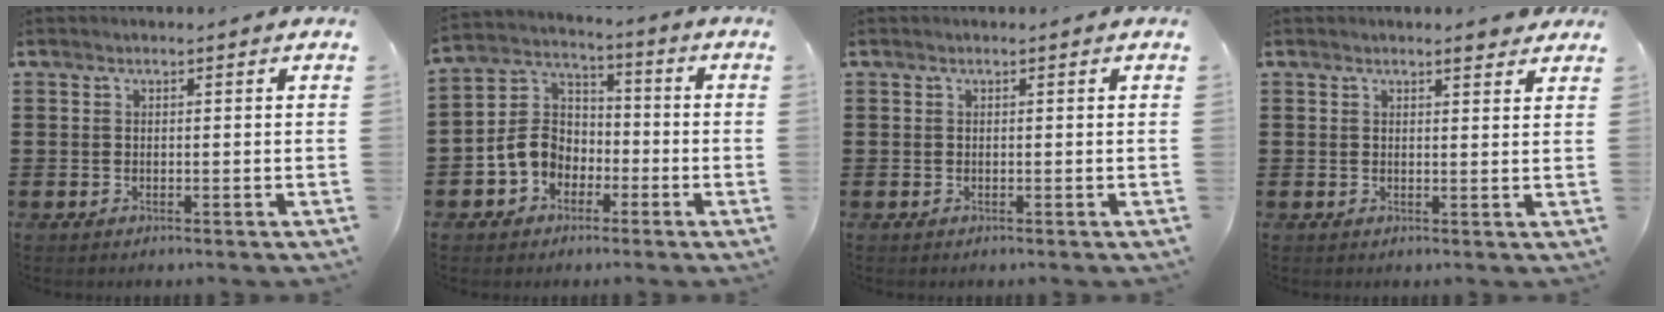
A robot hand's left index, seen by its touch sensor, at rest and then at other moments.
{"total": 7.4, "force": [-2.5, 6.2, 3.2], "torque": [-0.103, 0.010, -0.058]}
{"total": 0.0}
{"total": 2.3, "force": [2.0, 0.4, 0.9], "torque": [-0.012, 0.000, 0.036]}